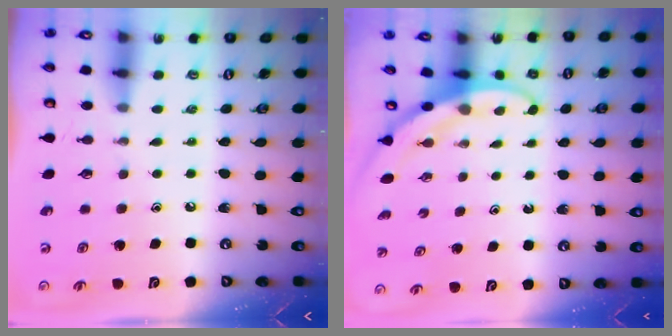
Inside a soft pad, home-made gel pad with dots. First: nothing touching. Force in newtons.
{"total": 2.9, "press": 2.9, "slide": 0.1}